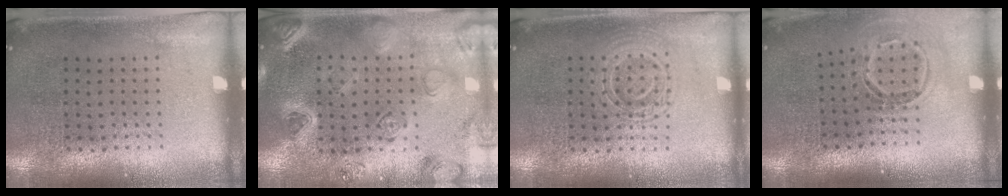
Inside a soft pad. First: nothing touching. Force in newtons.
{"total": 2.1, "press": 2.1, "slide": 0.2}
{"total": 2.5, "press": 2.5, "slide": 0.5}
{"total": 1.6, "press": 1.1, "slide": 1.2}